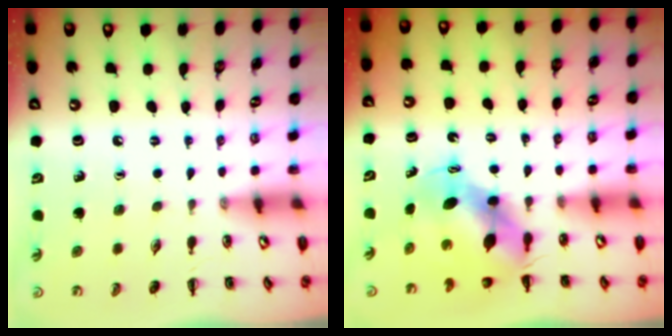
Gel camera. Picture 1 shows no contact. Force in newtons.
{"total": 6.5, "press": 6.4, "slide": 1.3}